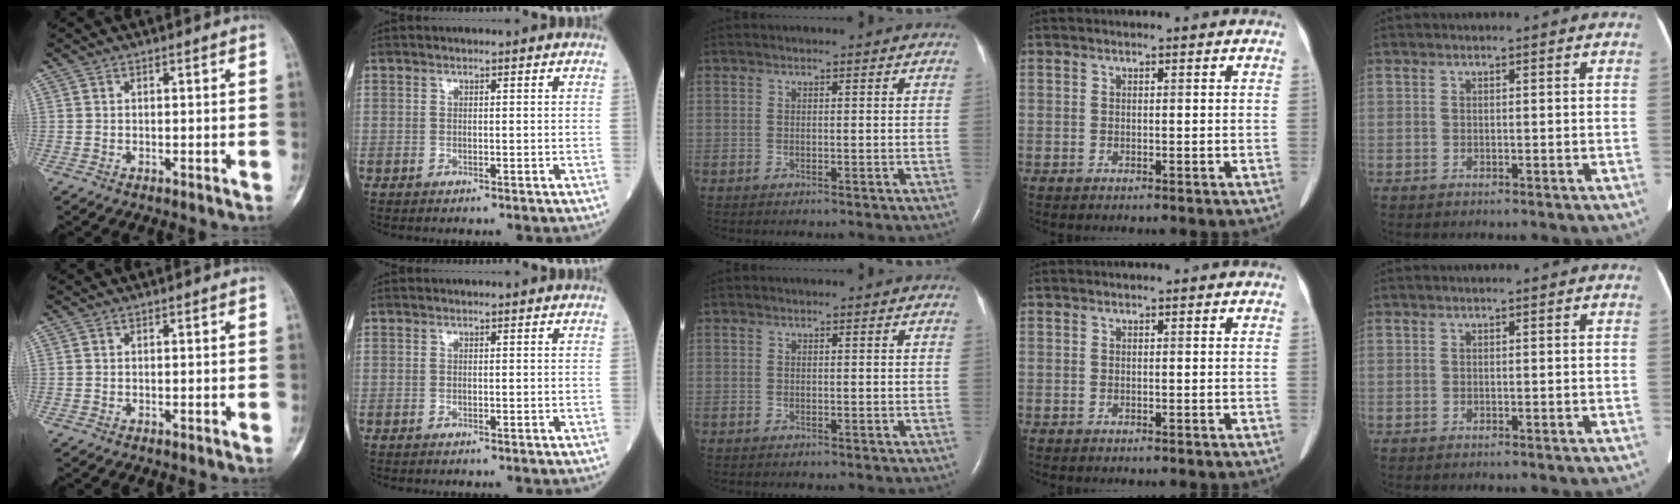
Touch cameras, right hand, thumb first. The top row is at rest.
{}